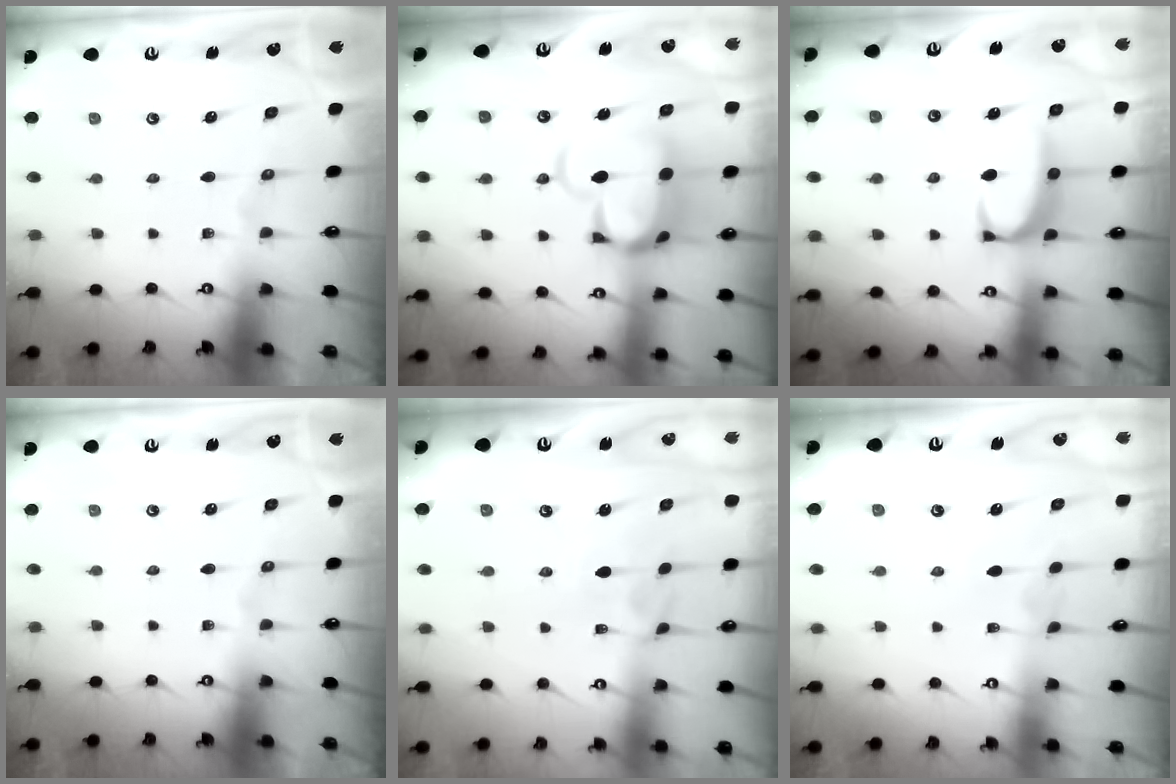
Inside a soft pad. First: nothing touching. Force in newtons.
{"total": 9.2, "press": 9.1, "slide": 1.5}
{"total": 2.3, "press": 2.3, "slide": 0.6}
{"total": 0.0}
{"total": 3.1, "press": 3.0, "slide": 0.7}
{"total": 2.5, "press": 2.4, "slide": 0.3}